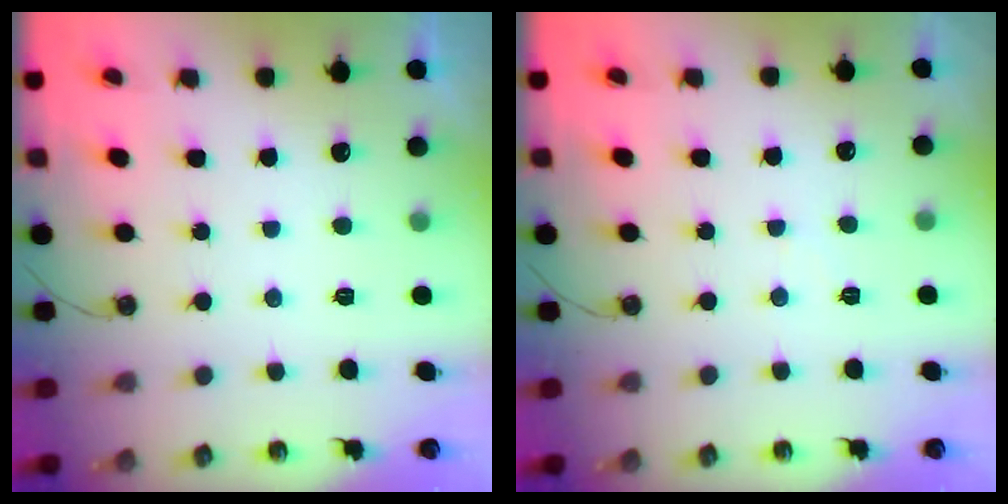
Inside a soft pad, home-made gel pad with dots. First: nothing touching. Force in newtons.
{"total": 2.8, "press": 2.8, "slide": 0.5}